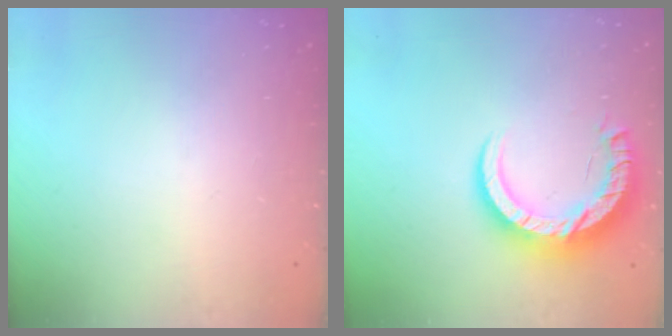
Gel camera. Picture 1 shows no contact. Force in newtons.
{"total": 11.9, "press": 11.8, "slide": 0.9}